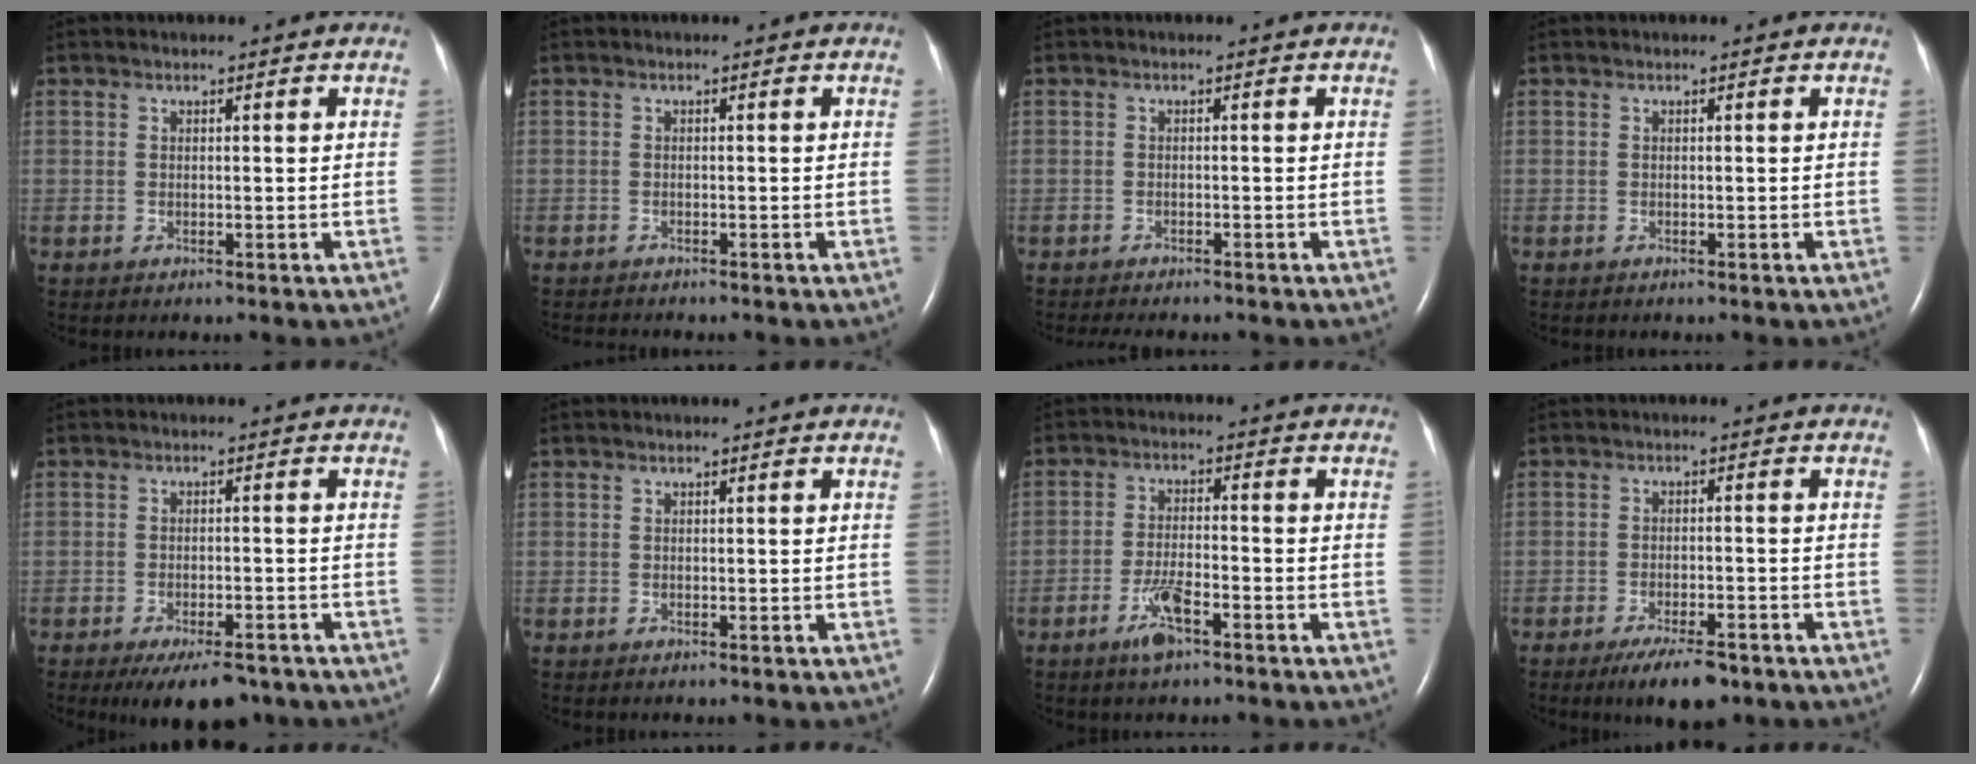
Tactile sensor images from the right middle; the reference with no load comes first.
{"total": 2.8, "force": [-2.6, 0.3, 1.0], "torque": [-0.017, -0.006, -0.033]}
{"total": 6.2, "force": [-5.5, 1.3, 2.5], "torque": [-0.031, -0.006, -0.074]}
{"total": 0.0}
{"total": 7.8, "force": [-6.0, 2.6, 4.3], "torque": [-0.060, -0.005, -0.087]}
{"total": 0.0}
{"total": 5.1, "force": [-3.1, 1.0, 3.9], "torque": [-0.085, -0.003, -0.058]}
{"total": 6.5, "force": [-4.7, 1.8, 4.2], "torque": [-0.073, -0.008, -0.072]}